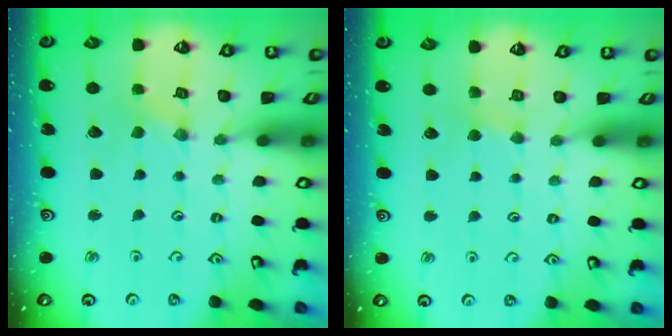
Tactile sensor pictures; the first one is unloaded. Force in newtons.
{"total": 2.1, "press": 2.1, "slide": 0.4}